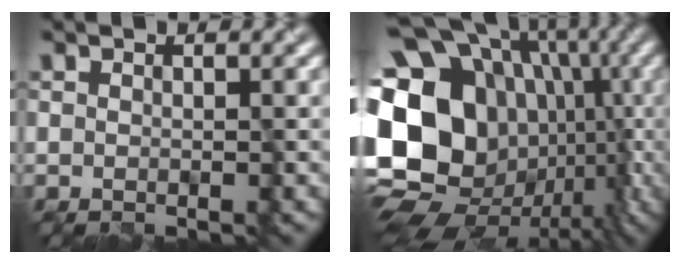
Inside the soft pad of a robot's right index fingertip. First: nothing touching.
{"total": 19.8, "force": [-1.9, 16.0, 11.6], "torque": [-0.199, 0.012, -0.049]}